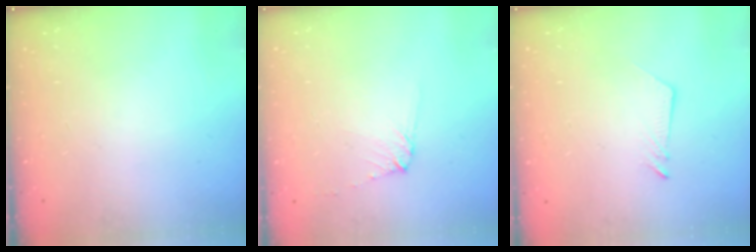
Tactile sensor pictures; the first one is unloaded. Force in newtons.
{"total": 5.1, "press": 5.1, "slide": 0.8}
{"total": 2.5, "press": 2.5, "slide": 0.2}